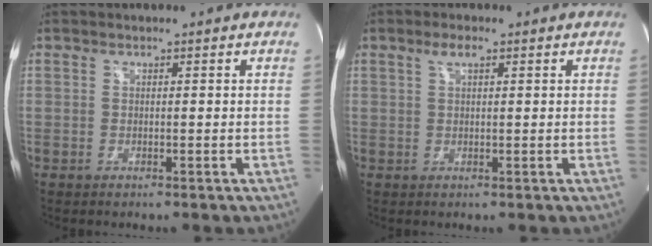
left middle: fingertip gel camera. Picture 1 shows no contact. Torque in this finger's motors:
{"motor_torque": [0.50, -0.29, 0.28, 0.06]}